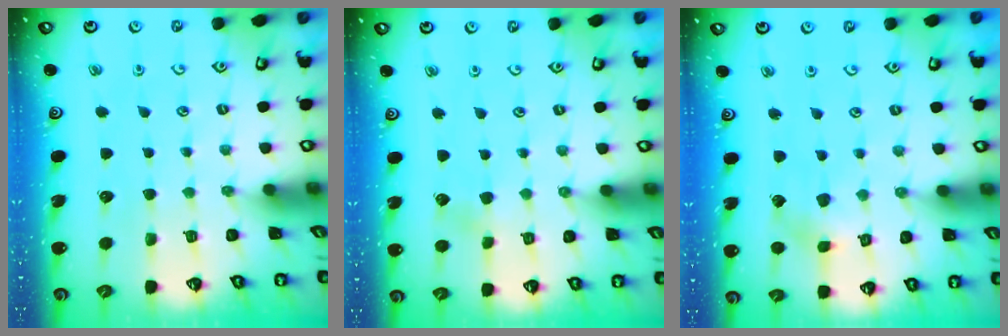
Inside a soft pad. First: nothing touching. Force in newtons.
{"total": 2.1, "press": 2.1, "slide": 0.3}
{"total": 4.7, "press": 4.6, "slide": 0.6}